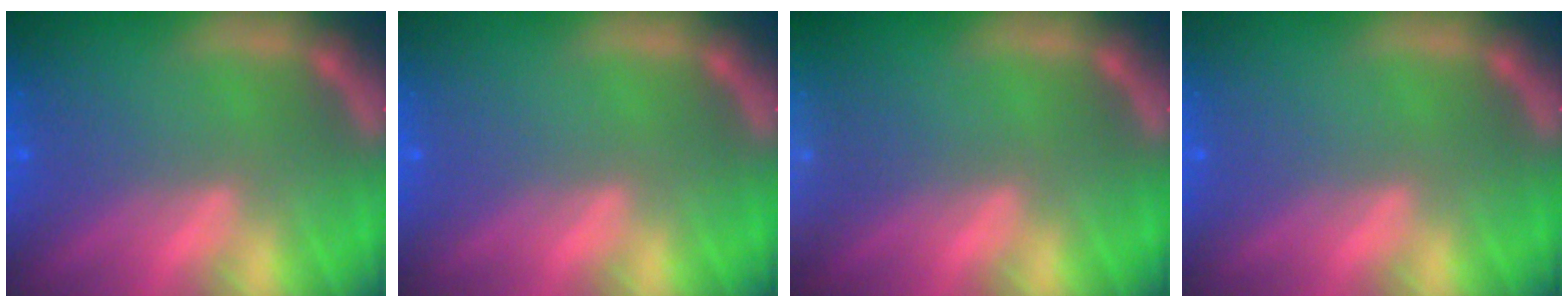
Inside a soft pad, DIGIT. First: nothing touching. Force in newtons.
{"total": 0.0}
{"total": 6.5}
{"total": 0.0}